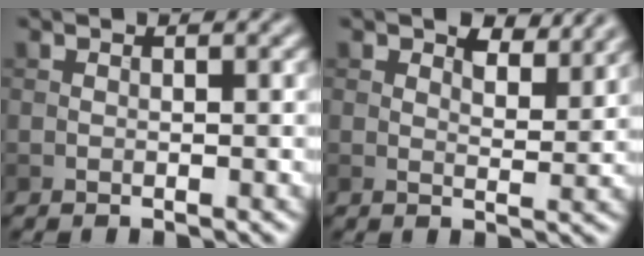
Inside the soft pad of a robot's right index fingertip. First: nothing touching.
{"total": 3.7, "force": [2.8, 1.4, 1.9], "torque": [-0.033, -0.005, 0.038]}